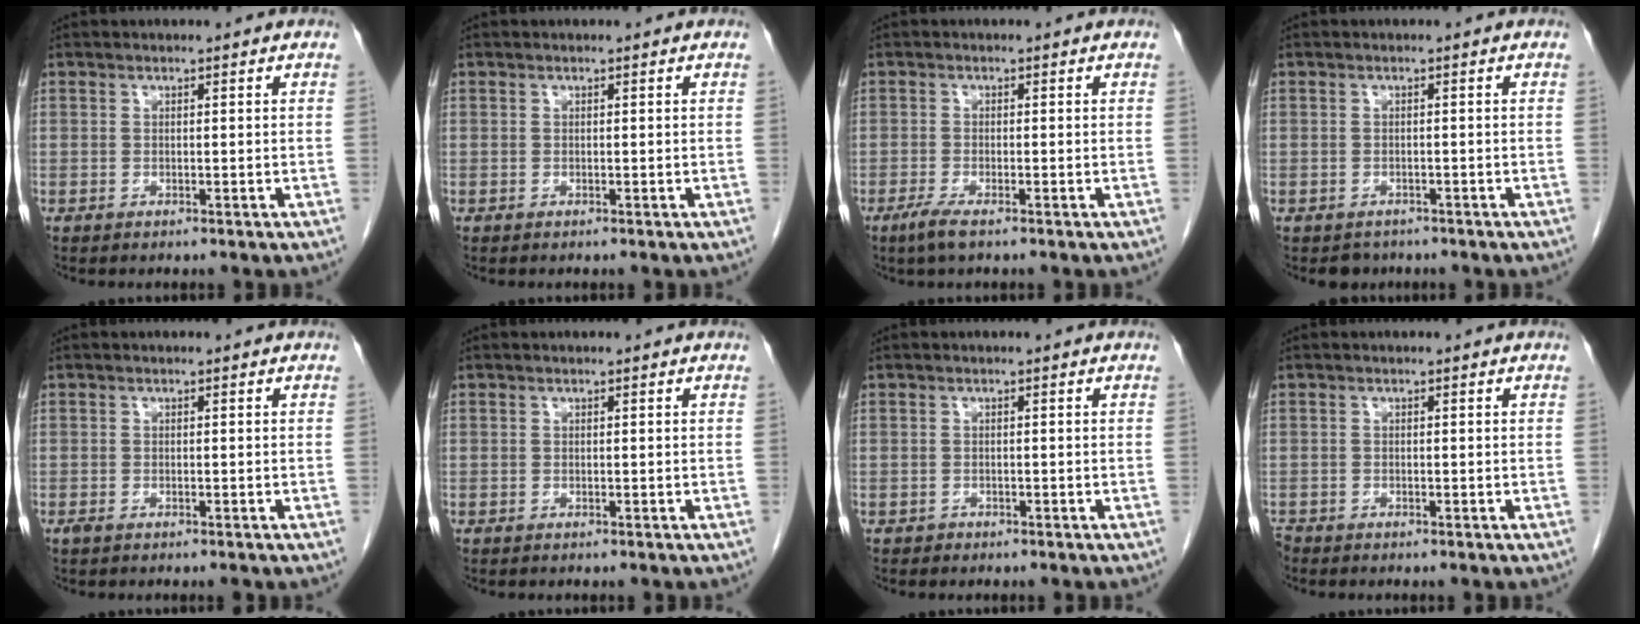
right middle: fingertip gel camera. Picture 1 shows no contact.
{"total": 0.0}
{"total": 2.6, "force": [-1.7, 0.2, 1.9], "torque": [-0.047, -0.007, -0.036]}
{"total": 2.1, "force": [-1.7, 1.3, 0.0], "torque": [-0.008, 0.002, -0.024]}
{"total": 1.2, "force": [-0.9, 0.4, 0.7], "torque": [-0.015, -0.003, -0.013]}
{"total": 0.0}
{"total": 0.0}
{"total": 1.1, "force": [-1.0, 0.4, 0.1], "torque": [-0.004, -0.002, -0.020]}